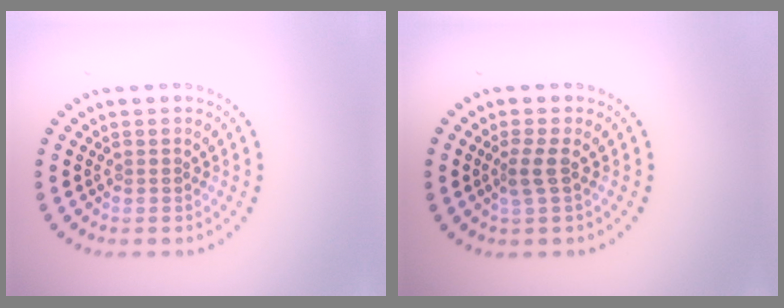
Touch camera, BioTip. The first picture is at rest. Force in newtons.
{"total": 1.6, "press": 1.2, "slide": 1.0}